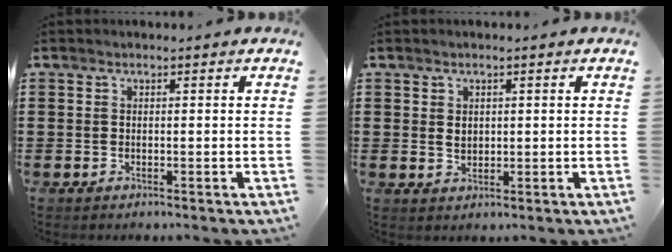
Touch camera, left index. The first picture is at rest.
{"total": 1.5, "force": [0.4, 1.1, 0.9], "torque": [-0.021, 0.008, 0.007]}